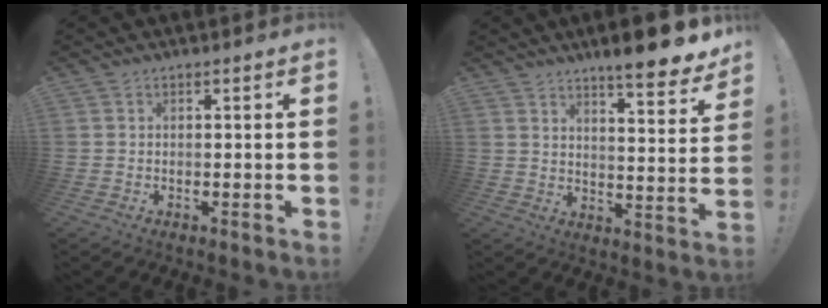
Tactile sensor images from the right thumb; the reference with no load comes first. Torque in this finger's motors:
{"motor_torque": [-0.41, 1.83, 1.27, 0.78, 0.06]}